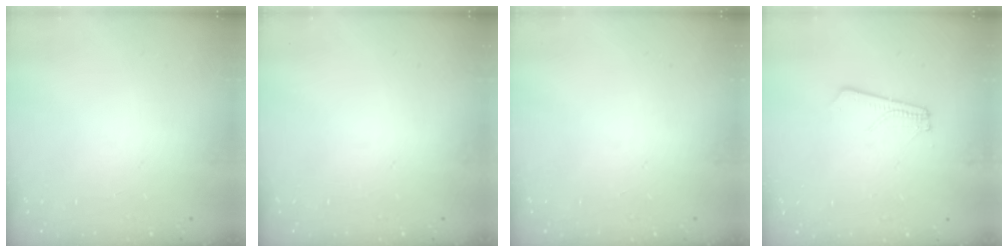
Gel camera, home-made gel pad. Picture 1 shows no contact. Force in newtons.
{"total": 0.0}
{"total": 0.0}
{"total": 2.4, "press": 2.4, "slide": 0.4}